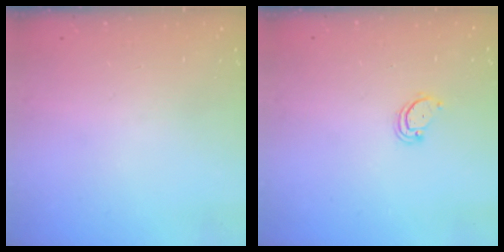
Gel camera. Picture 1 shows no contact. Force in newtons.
{"total": 2.9, "press": 2.9, "slide": 0.2}